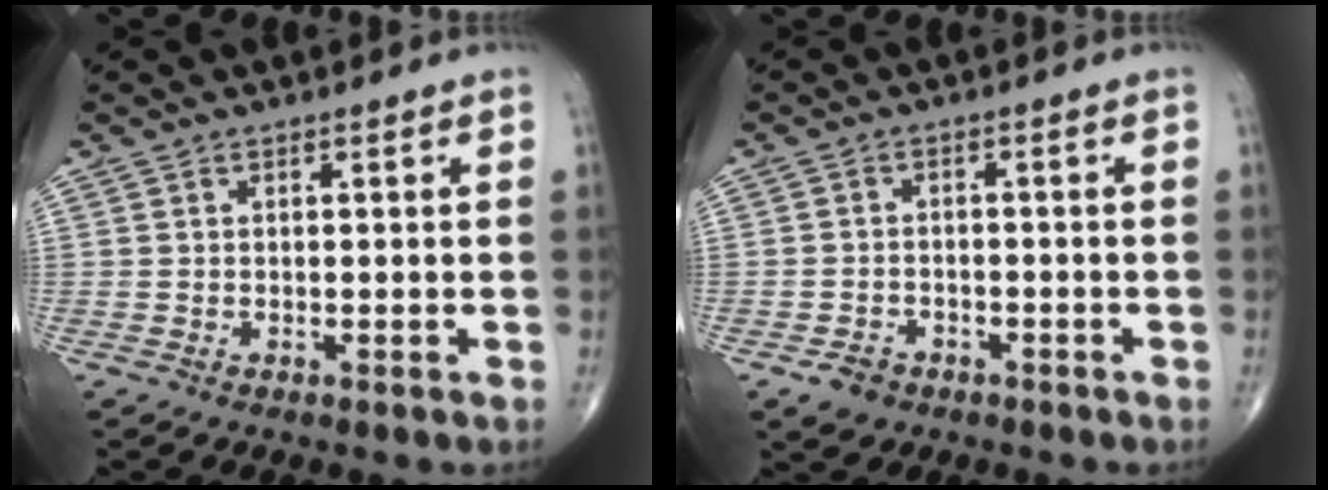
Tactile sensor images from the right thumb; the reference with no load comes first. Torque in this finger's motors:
{"motor_torque": [-0.33, 0.17, 0.19, 0.14, -0.02]}